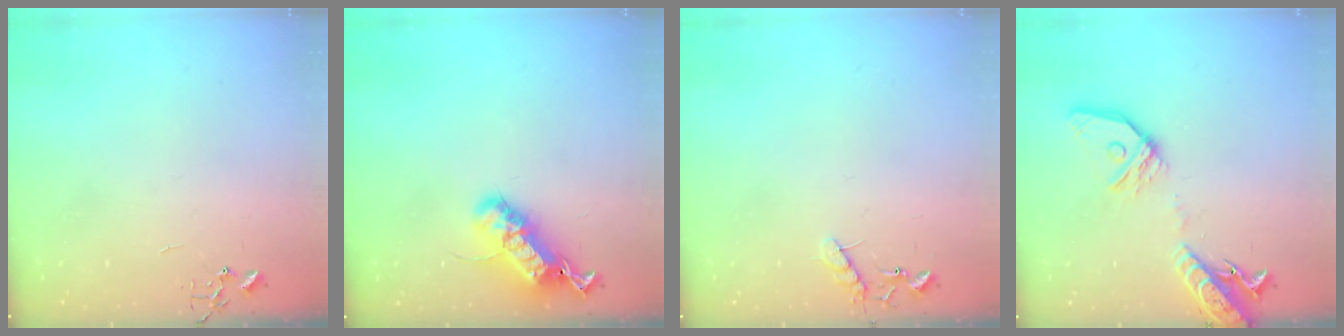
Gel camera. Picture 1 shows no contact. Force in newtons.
{"total": 20.4, "press": 20.4, "slide": 0.4}
{"total": 8.5, "press": 8.5, "slide": 0.6}
{"total": 17.0, "press": 16.6, "slide": 3.5}